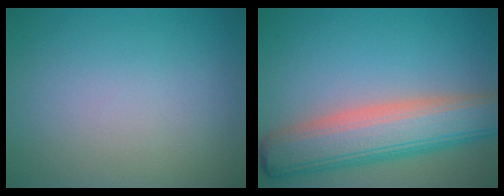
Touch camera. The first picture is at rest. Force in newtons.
{"total": 8.5, "press": 8.5, "slide": 0.5}